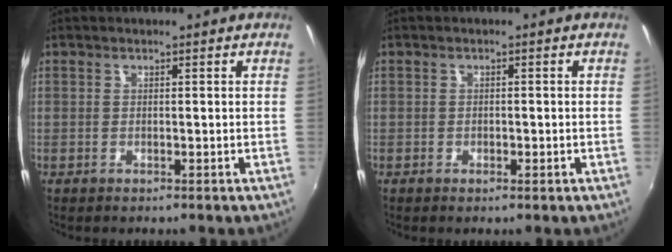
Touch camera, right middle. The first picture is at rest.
{"total": 1.0, "force": [-0.5, 0.6, 0.6], "torque": [-0.010, -0.004, -0.011]}